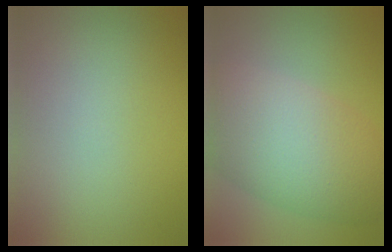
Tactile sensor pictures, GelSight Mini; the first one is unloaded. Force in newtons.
{"total": 9.6, "press": 9.6, "slide": 0.5}